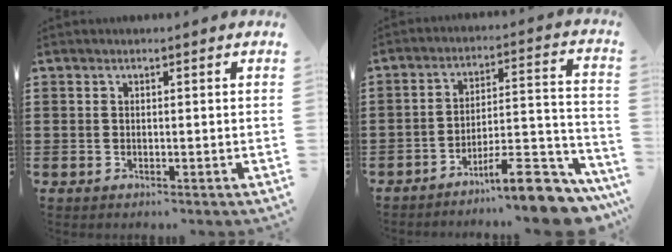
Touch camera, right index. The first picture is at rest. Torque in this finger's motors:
{"motor_torque": [1.10, 1.03, 0.55, 0.10]}